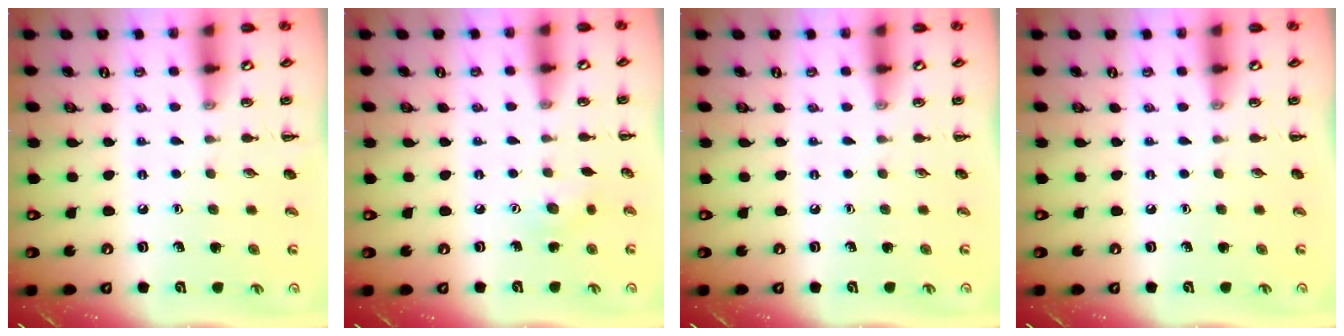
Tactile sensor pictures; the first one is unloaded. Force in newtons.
{"total": 3.9, "press": 3.7, "slide": 1.0}
{"total": 0.0}
{"total": 0.0}